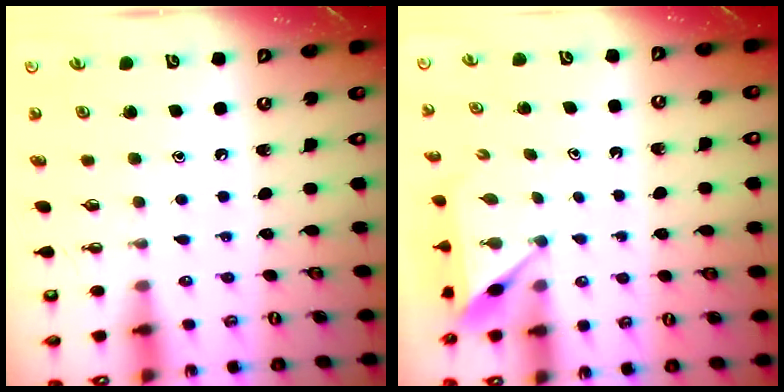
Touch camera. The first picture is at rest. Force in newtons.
{"total": 4.6, "press": 4.6, "slide": 0.4}